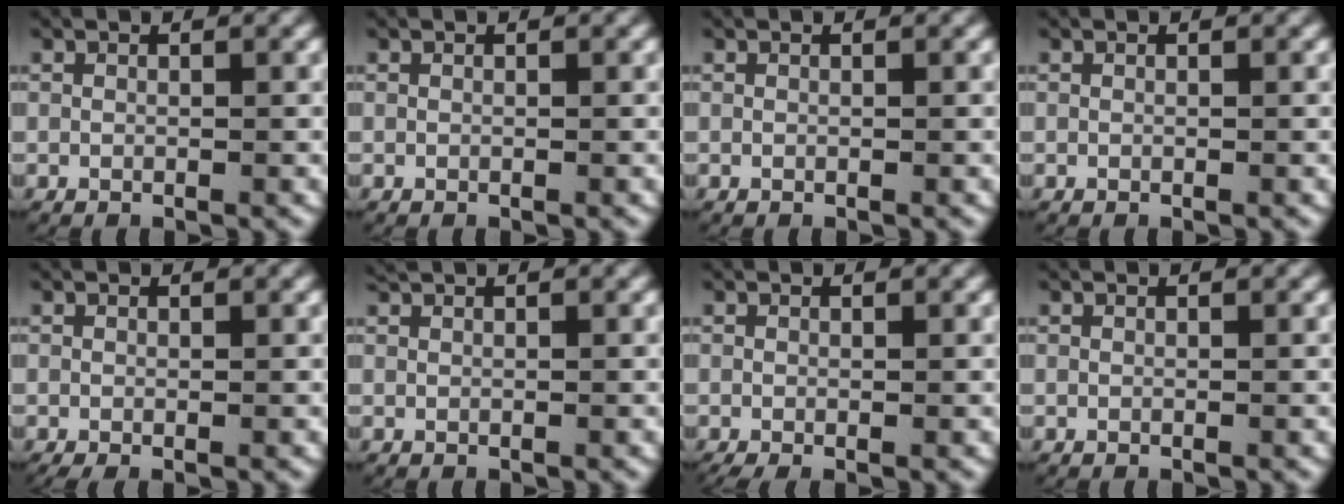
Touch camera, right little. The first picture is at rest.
{"total": 0.0}
{"total": 0.0}
{"total": 0.0}
{"total": 0.9, "force": [-0.6, 0.3, 0.6], "torque": [-0.010, -0.004, -0.009]}
{"total": 0.7, "force": [0.6, -0.2, 0.1], "torque": [-0.002, 0.006, 0.009]}
{"total": 1.3, "force": [-0.9, 0.4, 0.8], "torque": [-0.014, -0.006, -0.013]}
{"total": 0.0}